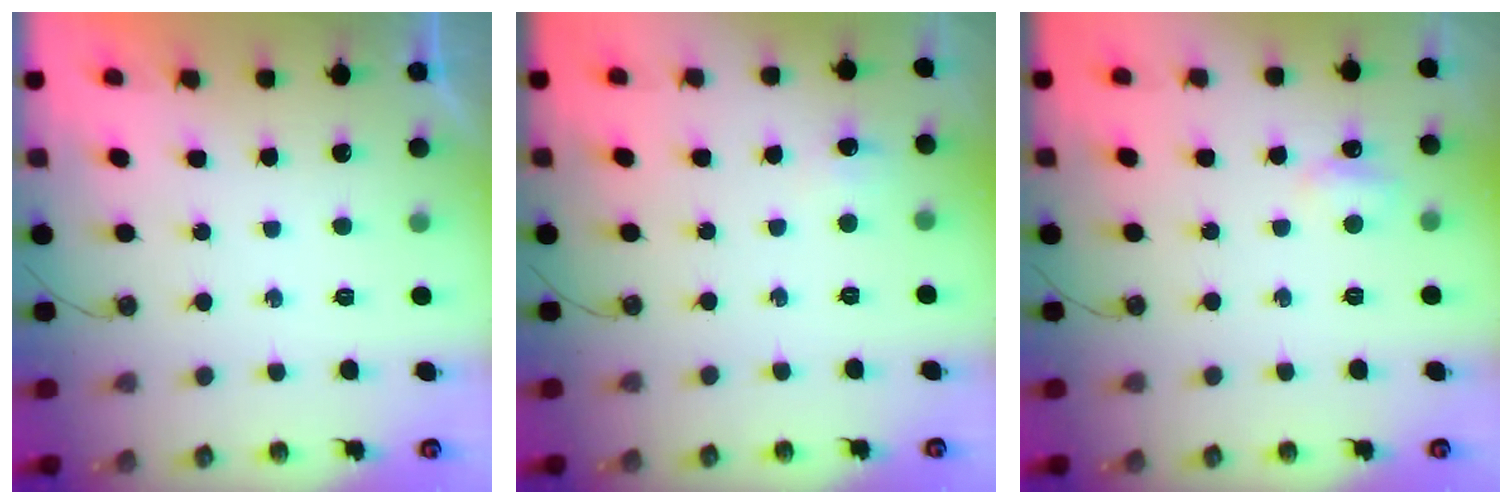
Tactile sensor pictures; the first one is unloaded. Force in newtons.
{"total": 13.0, "press": 3.5, "slide": 12.6}
{"total": 5.1, "press": 5.0, "slide": 1.0}